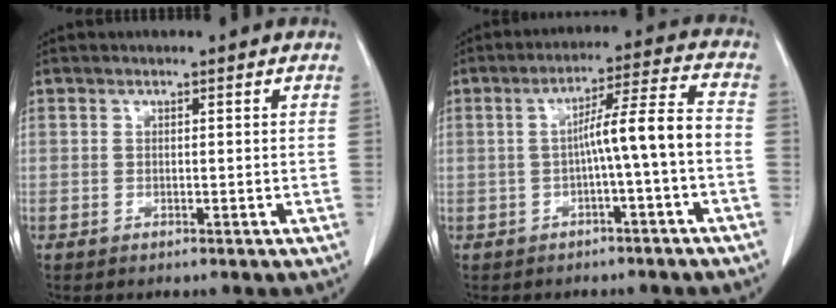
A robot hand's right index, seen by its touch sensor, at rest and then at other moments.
{"total": 7.6, "force": [-1.5, -0.6, 7.5], "torque": [-0.119, 0.026, -0.019]}